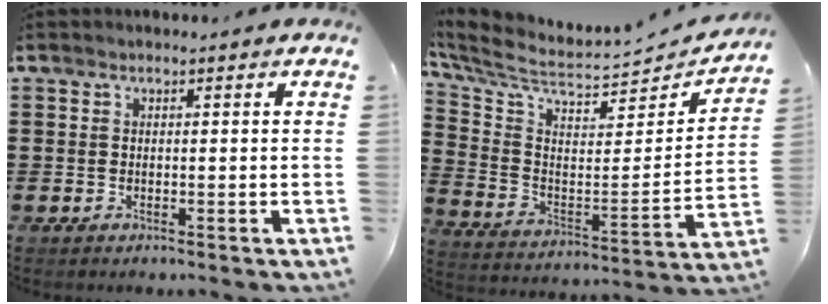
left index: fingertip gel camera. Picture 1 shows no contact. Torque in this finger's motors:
{"motor_torque": [1.11, -1.04, 0.40, 0.21]}